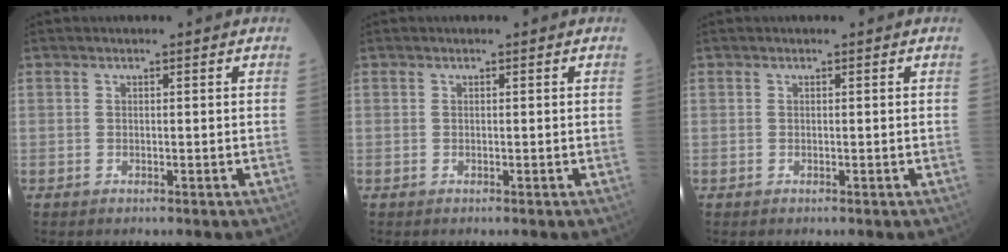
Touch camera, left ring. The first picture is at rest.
{"total": 0.0}
{"total": 0.0}